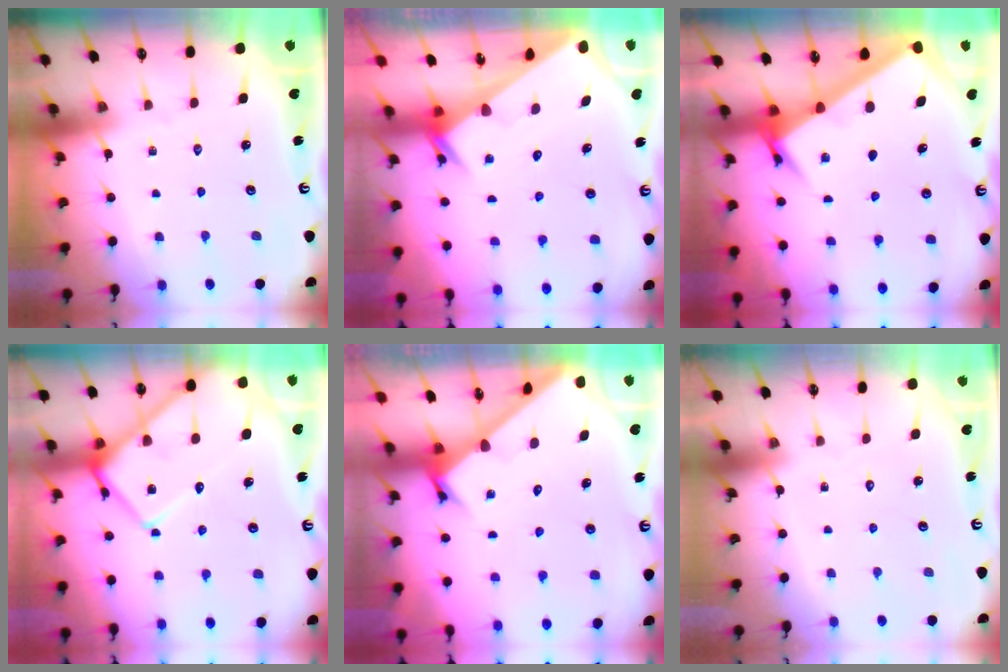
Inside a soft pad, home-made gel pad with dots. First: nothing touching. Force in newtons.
{"total": 3.1, "press": 3.1, "slide": 0.2}
{"total": 4.2, "press": 4.1, "slide": 0.5}
{"total": 12.2, "press": 12.1, "slide": 1.1}
{"total": 2.9, "press": 2.9, "slide": 0.2}
{"total": 1.6, "press": 1.6, "slide": 0.1}